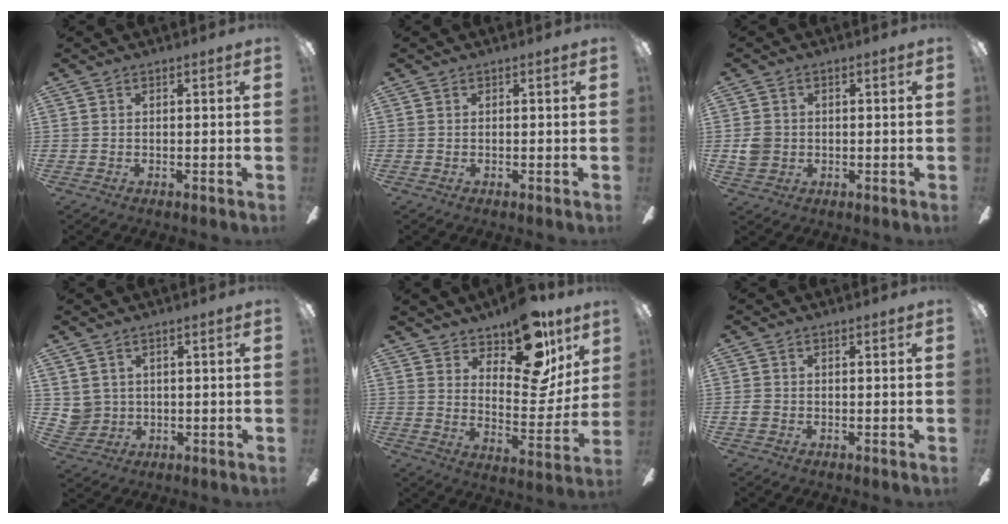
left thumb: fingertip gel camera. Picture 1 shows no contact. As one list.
[{"total": 0.0}, {"total": 2.9, "force": [-0.2, 2.7, 1.0], "torque": [-0.011, 0.003, -0.004]}, {"total": 4.0, "force": [1.9, 3.5, 0.1], "torque": [-0.019, -0.001, 0.039]}, {"total": 16.8, "force": [12.2, 7.2, 8.9], "torque": [-0.127, -0.088, 0.211]}, {"total": 1.5, "force": [-0.4, 1.3, 0.7], "torque": [-0.012, 0.004, -0.008]}]